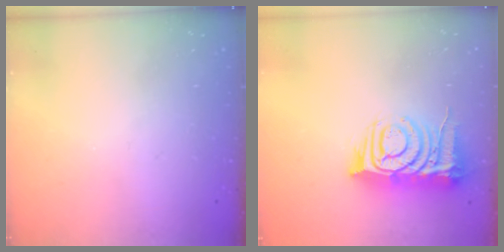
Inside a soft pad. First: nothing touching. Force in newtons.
{"total": 12.8, "press": 12.7, "slide": 1.6}